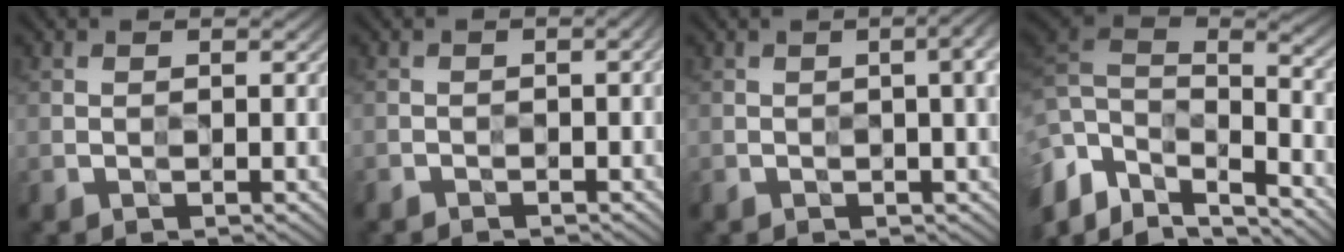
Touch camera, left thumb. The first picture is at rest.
{"total": 1.8, "force": [-1.3, 0.4, 1.2], "torque": [-0.017, 0.000, -0.020]}
{"total": 4.2, "force": [0.2, 1.1, 4.1], "torque": [-0.052, 0.006, 0.004]}
{"total": 13.0, "force": [-2.5, 6.4, 11.0], "torque": [-0.282, -0.002, -0.020]}